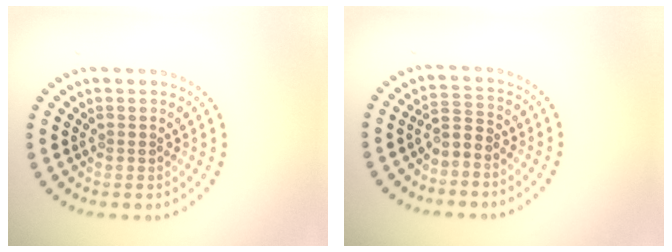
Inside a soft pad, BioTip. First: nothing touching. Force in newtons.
{"total": 1.8, "press": 1.5, "slide": 1.0}